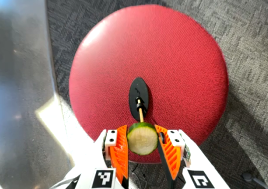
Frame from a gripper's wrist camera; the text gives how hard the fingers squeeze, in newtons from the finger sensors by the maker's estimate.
{"total": 13.1, "left": 13.0, "right": 13.2}